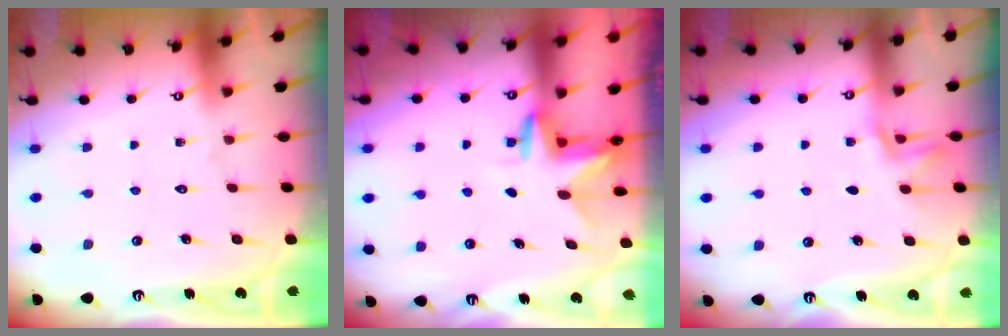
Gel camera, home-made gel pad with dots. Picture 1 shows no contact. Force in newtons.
{"total": 3.0, "press": 3.0, "slide": 0.2}
{"total": 1.6, "press": 1.5, "slide": 0.6}